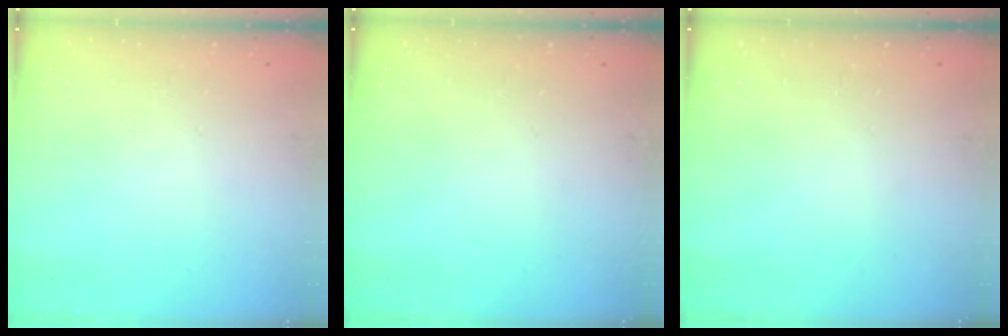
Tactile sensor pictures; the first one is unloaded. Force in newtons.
{"total": 0.0}
{"total": 0.0}